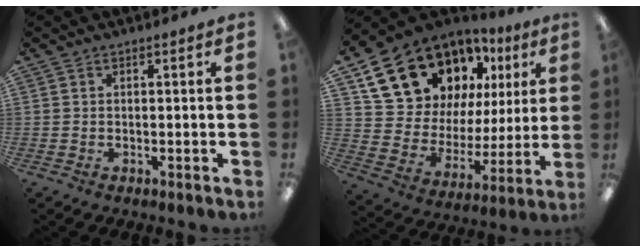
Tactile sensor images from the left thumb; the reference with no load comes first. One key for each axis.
{"total": 18.9, "fx": 13.0, "fy": 11.3, "fz": 7.8, "tx": -0.149, "ty": -0.074, "tz": 0.248}